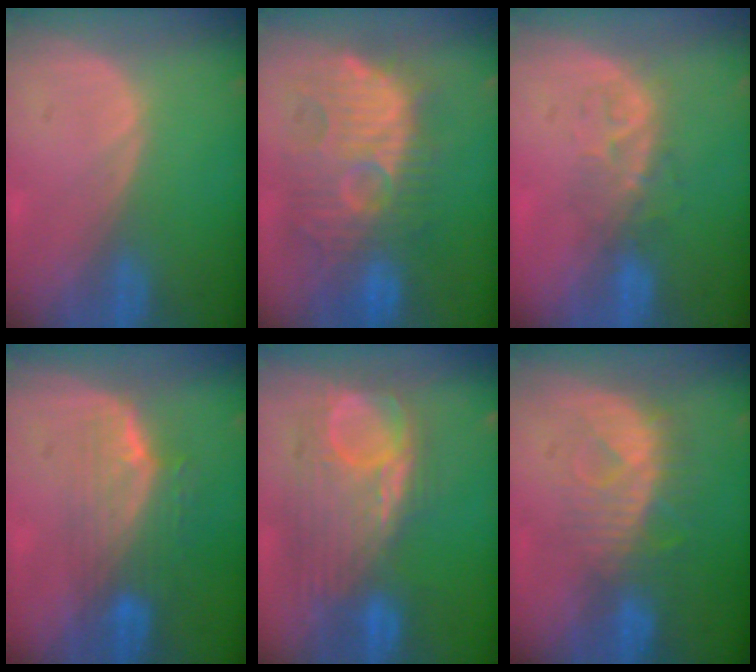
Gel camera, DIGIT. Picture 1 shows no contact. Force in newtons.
{"total": 11.7, "press": 11.5, "slide": 2.4}
{"total": 4.1, "press": 4.0, "slide": 1.2}
{"total": 7.4, "press": 6.6, "slide": 3.3}
{"total": 10.6, "press": 10.1, "slide": 3.2}
{"total": 8.1, "press": 7.6, "slide": 2.8}